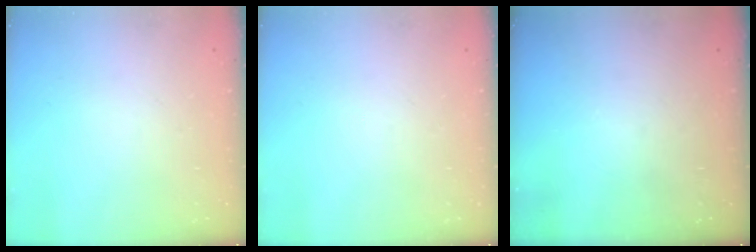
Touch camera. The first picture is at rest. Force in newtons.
{"total": 0.0}
{"total": 0.0}